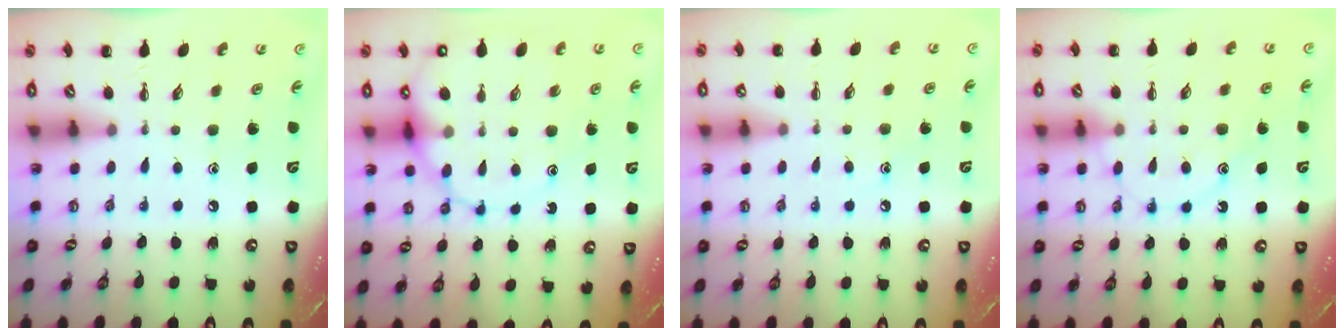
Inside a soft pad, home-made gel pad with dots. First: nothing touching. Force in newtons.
{"total": 14.3, "press": 13.9, "slide": 3.3}
{"total": 7.1, "press": 6.9, "slide": 1.9}
{"total": 11.7, "press": 11.7, "slide": 0.7}